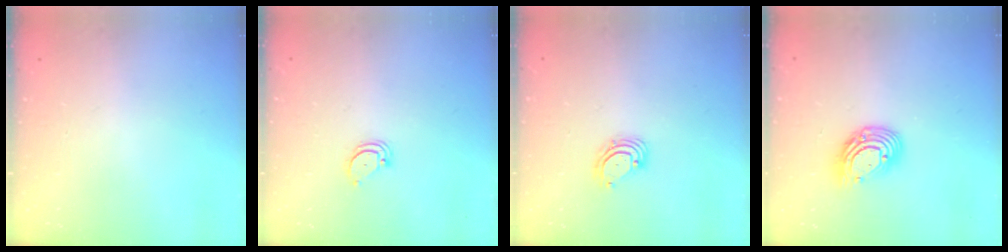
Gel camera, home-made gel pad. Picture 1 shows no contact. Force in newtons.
{"total": 3.0, "press": 3.0, "slide": 0.2}
{"total": 4.0, "press": 4.0, "slide": 0.5}
{"total": 10.7, "press": 10.7, "slide": 0.8}